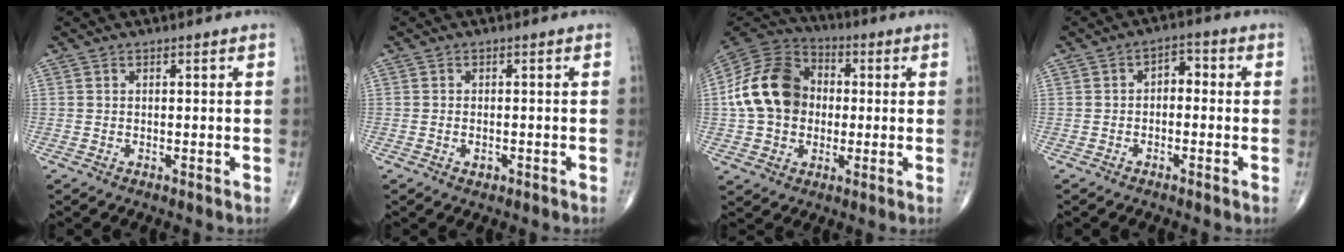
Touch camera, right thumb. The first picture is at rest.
{"total": 1.2, "force": [-0.5, 0.8, 0.7], "torque": [-0.007, 0.003, -0.005]}
{"total": 16.4, "force": [0.3, 13.0, 10.0], "torque": [-0.169, 0.026, -0.003]}
{"total": 3.5, "force": [-0.3, 2.2, 2.6], "torque": [-0.020, 0.018, -0.018]}